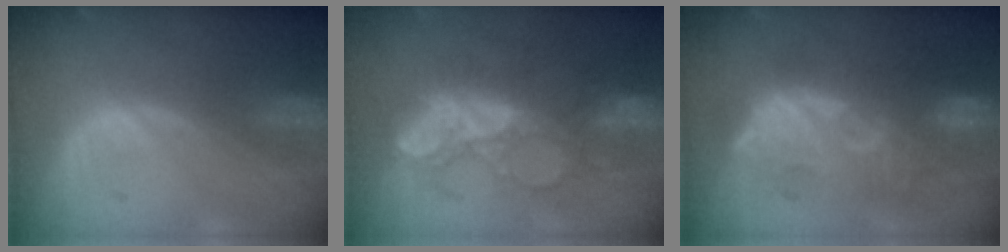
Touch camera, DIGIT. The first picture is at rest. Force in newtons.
{"total": 8.6, "press": 8.3, "slide": 2.1}
{"total": 10.3, "press": 10.3, "slide": 0.6}